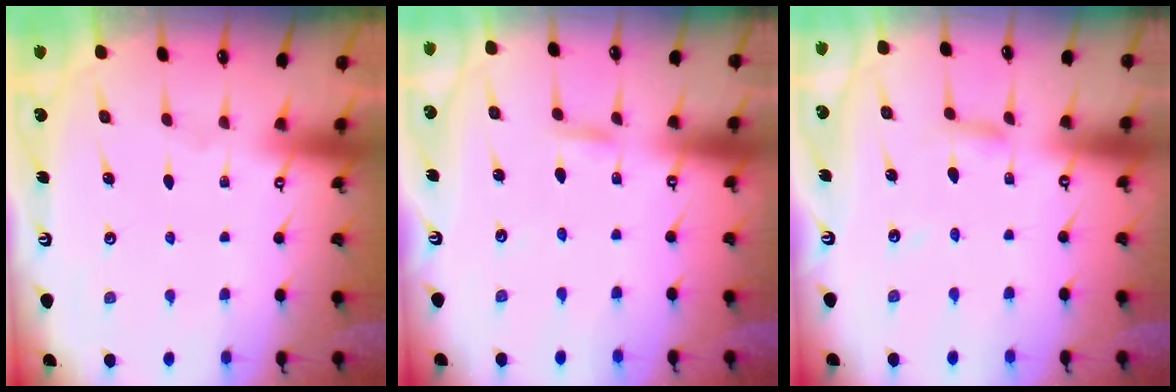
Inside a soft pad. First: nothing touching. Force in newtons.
{"total": 2.8, "press": 2.8, "slide": 0.3}
{"total": 4.1, "press": 4.1, "slide": 0.3}